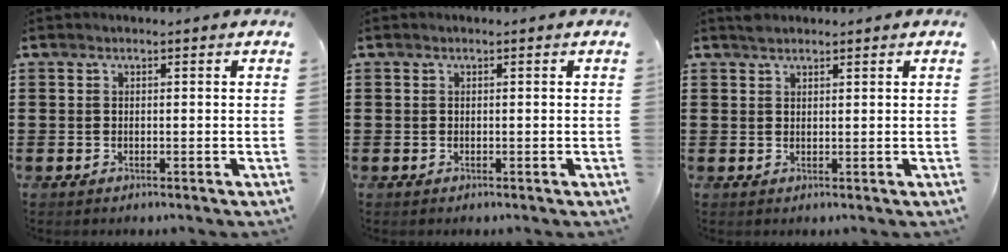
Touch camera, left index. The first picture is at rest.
{"total": 0.0}
{"total": 1.3, "force": [1.2, 0.4, 0.2], "torque": [-0.006, 0.001, 0.023]}